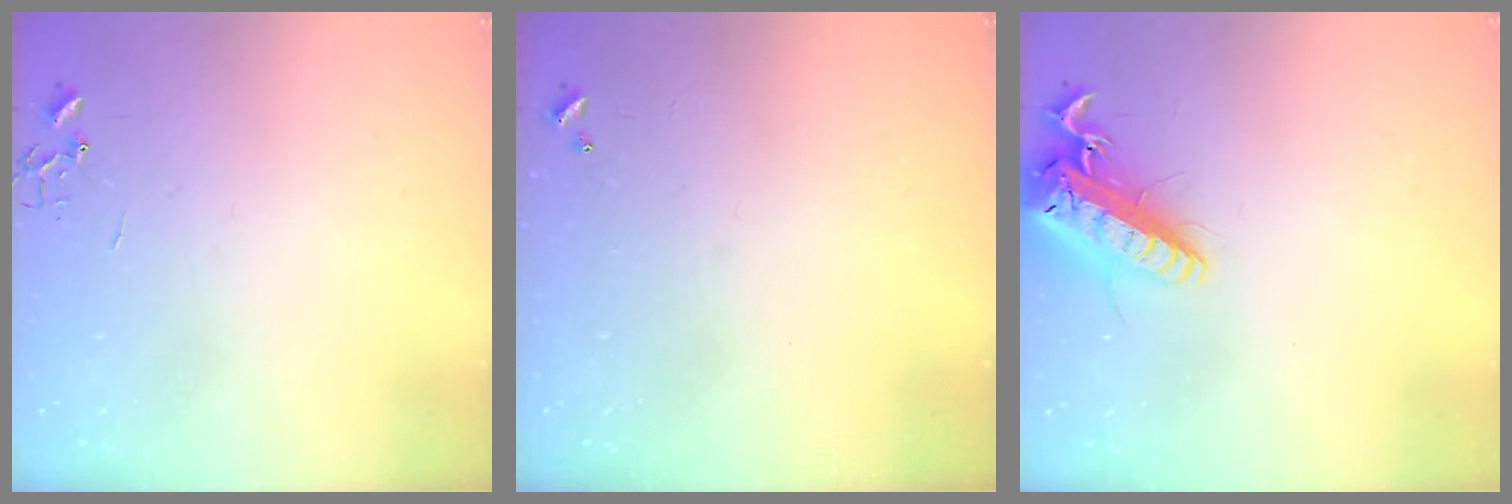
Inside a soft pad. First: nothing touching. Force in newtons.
{"total": 0.0}
{"total": 20.4, "press": 19.9, "slide": 4.5}